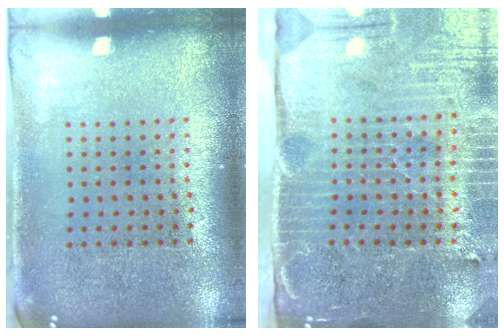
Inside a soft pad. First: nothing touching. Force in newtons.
{"total": 4.6, "press": 3.9, "slide": 2.5}